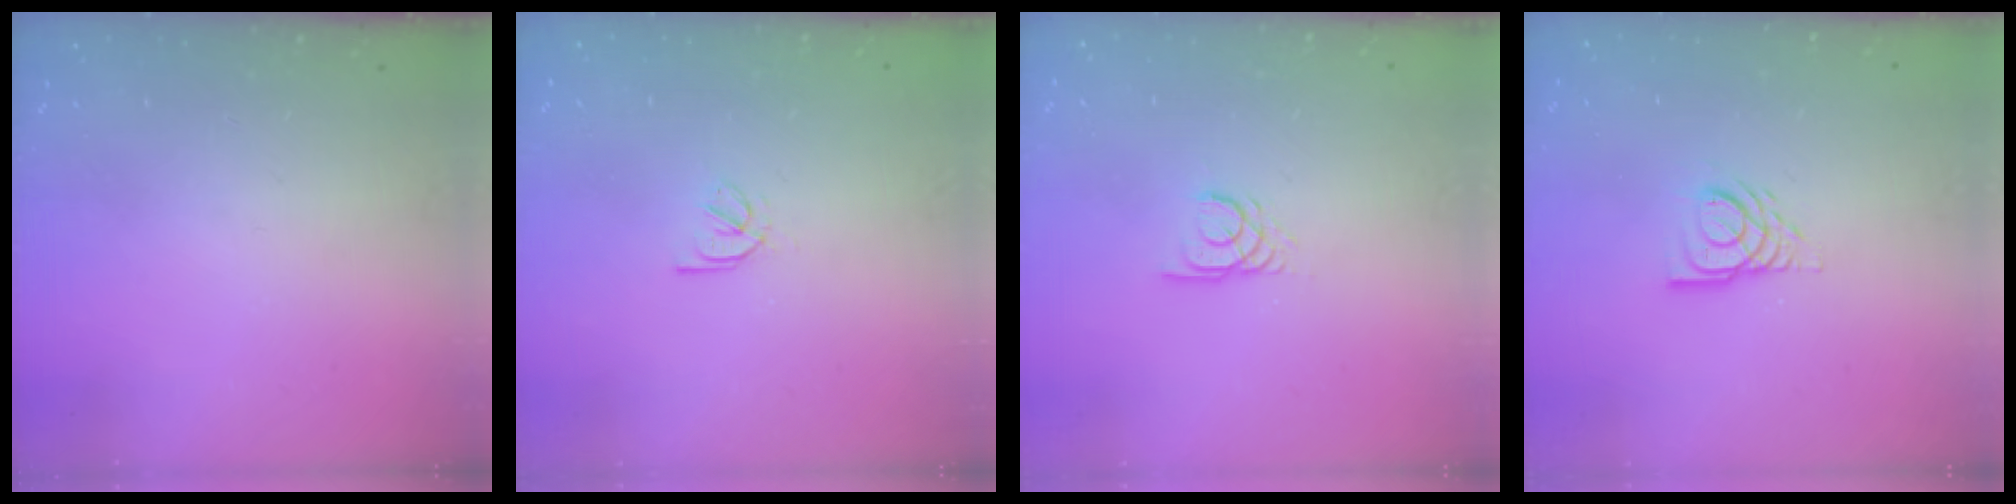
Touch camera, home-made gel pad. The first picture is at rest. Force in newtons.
{"total": 2.2, "press": 2.2, "slide": 0.5}
{"total": 2.4, "press": 2.4, "slide": 0.2}
{"total": 7.5, "press": 7.5, "slide": 0.7}